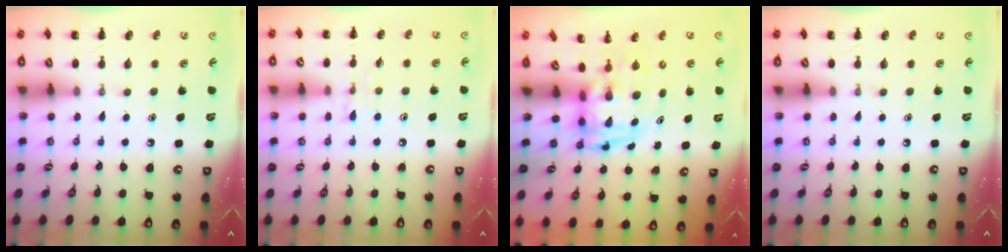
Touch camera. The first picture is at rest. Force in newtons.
{"total": 6.0, "press": 5.8, "slide": 1.6}
{"total": 3.2, "press": 3.1, "slide": 0.7}
{"total": 0.0}